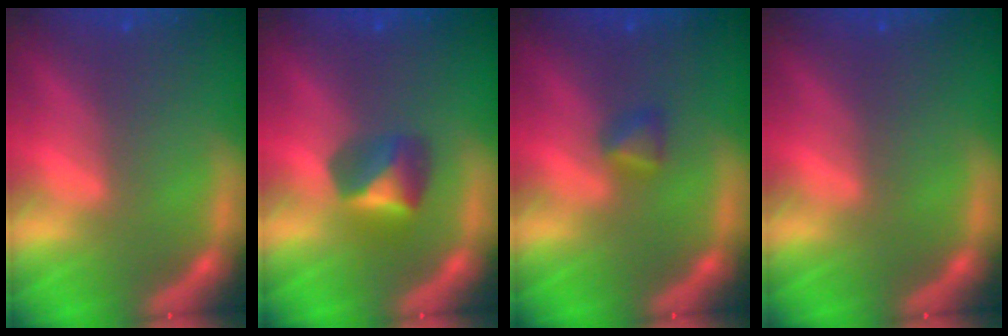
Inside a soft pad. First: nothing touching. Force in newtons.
{"total": 2.9}
{"total": 1.4}
{"total": 0.0}